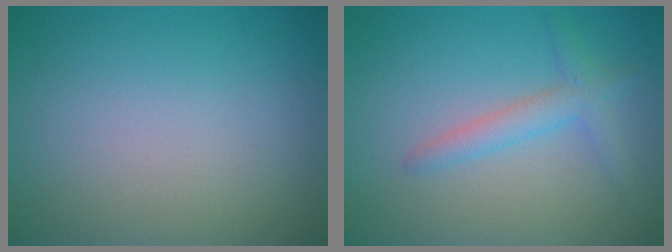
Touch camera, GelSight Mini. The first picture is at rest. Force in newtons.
{"total": 2.4, "press": 2.4, "slide": 0.1}